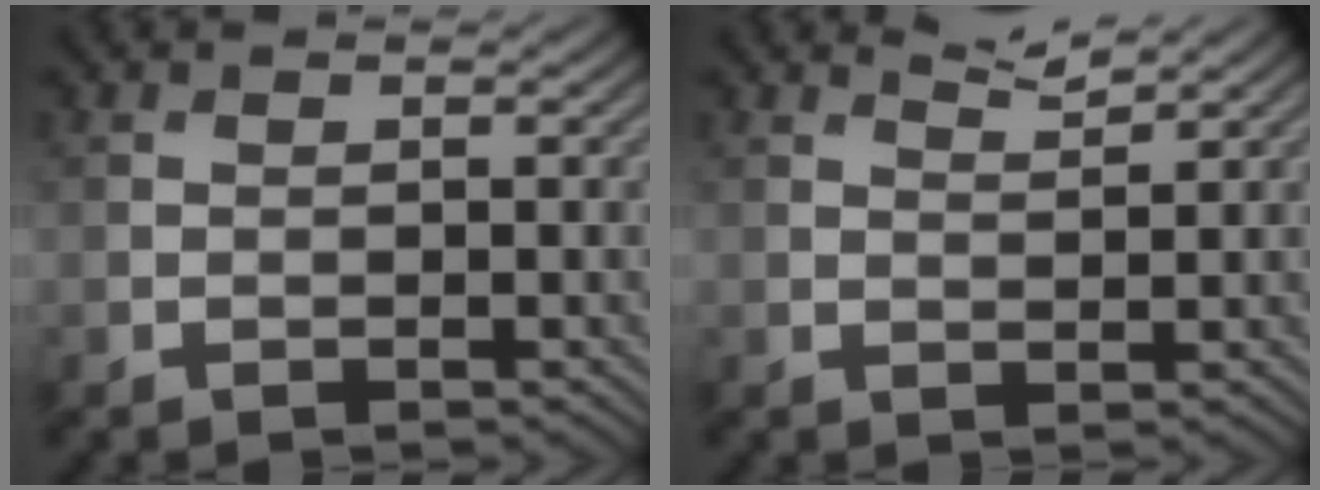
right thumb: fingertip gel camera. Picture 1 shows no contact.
{"total": 1.9, "force": [1.7, 0.1, 0.8], "torque": [-0.022, 0.003, 0.035]}